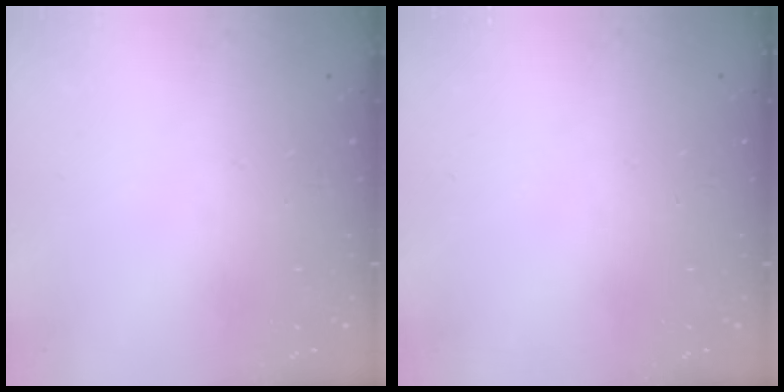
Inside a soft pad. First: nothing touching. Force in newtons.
{"total": 0.0}